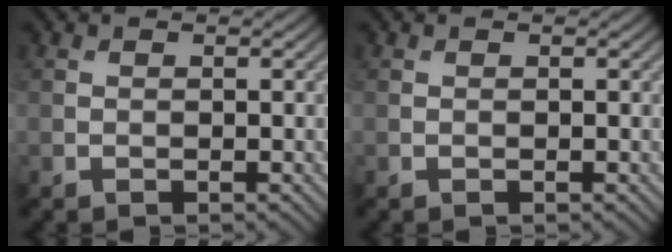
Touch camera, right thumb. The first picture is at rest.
{"total": 0.0}